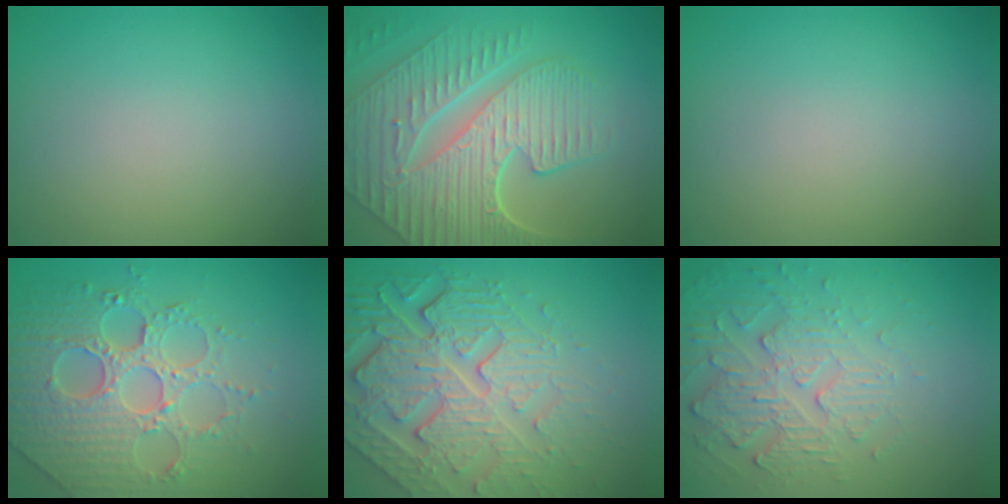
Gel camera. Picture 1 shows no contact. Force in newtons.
{"total": 9.9, "press": 6.7, "slide": 7.3}
{"total": 0.0}
{"total": 6.3, "press": 5.6, "slide": 3.0}
{"total": 8.0, "press": 6.0, "slide": 5.3}
{"total": 4.6, "press": 3.5, "slide": 3.0}